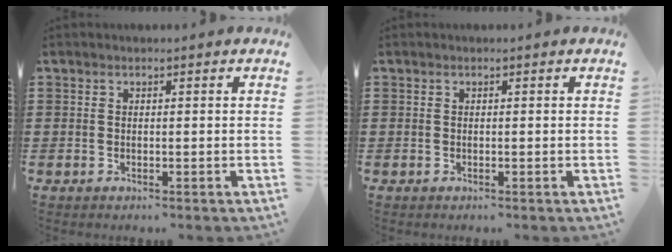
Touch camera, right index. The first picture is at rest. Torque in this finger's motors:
{"motor_torque": [0.00, 0.02, 0.00, 0.00]}